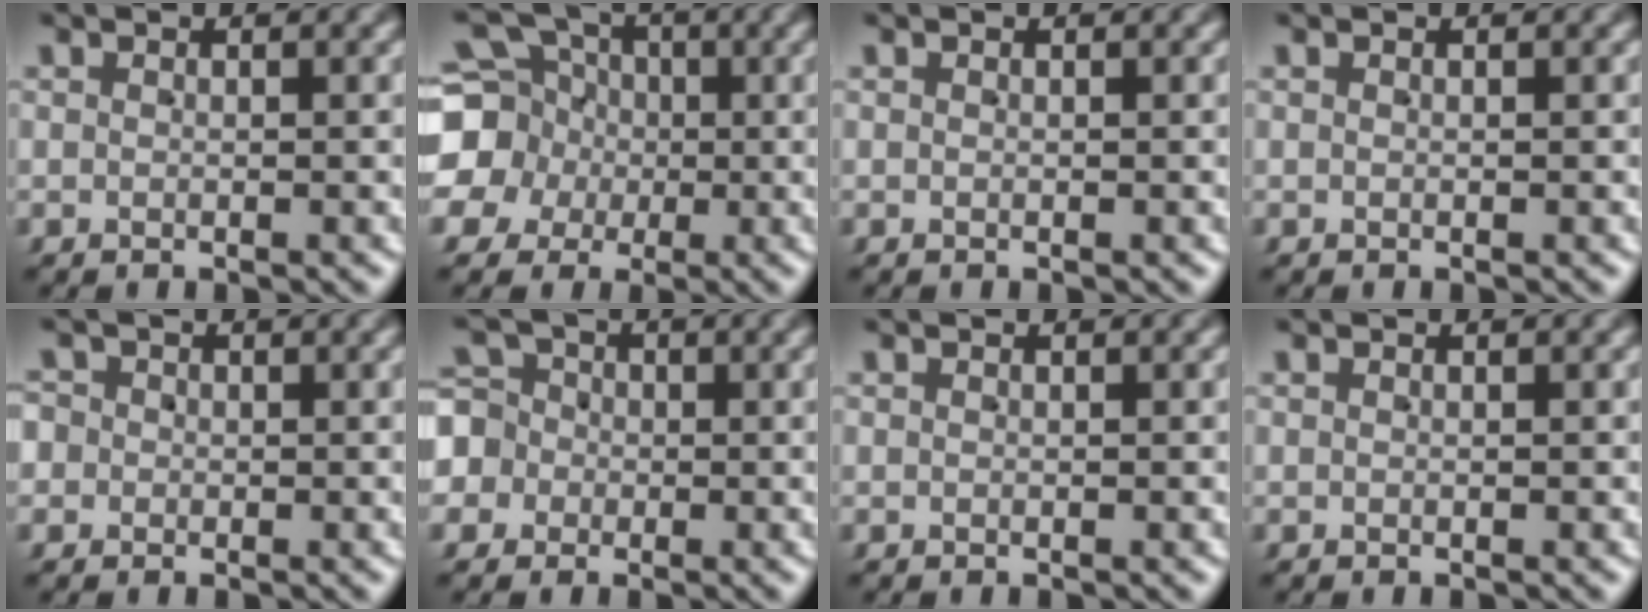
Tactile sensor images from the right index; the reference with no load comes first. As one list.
[{"total": 12.0, "force": [0.3, 11.2, 4.3], "torque": [-0.101, -0.026, -0.005]}, {"total": 0.0}, {"total": 0.0}, {"total": 3.2, "force": [-0.2, 3.1, 0.4], "torque": [-0.012, 0.002, -0.013]}, {"total": 8.0, "force": [-0.2, 7.6, 2.4], "torque": [-0.066, -0.010, -0.013]}, {"total": 0.0}, {"total": 0.0}]